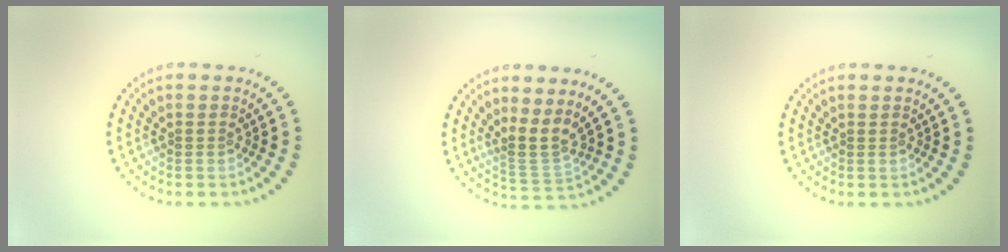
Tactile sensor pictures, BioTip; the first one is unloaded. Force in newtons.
{"total": 2.8, "press": 1.9, "slide": 2.1}
{"total": 0.0}